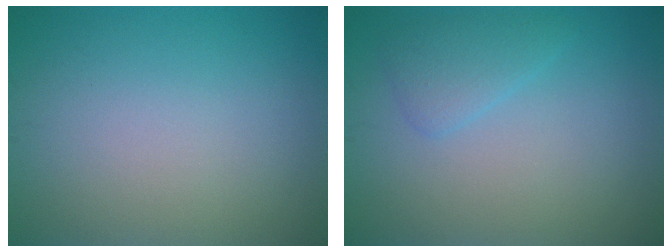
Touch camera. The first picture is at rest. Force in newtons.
{"total": 2.0, "press": 2.0, "slide": 0.2}